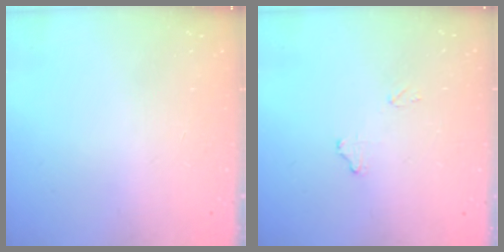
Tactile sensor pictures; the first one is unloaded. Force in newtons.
{"total": 7.9, "press": 7.8, "slide": 0.7}